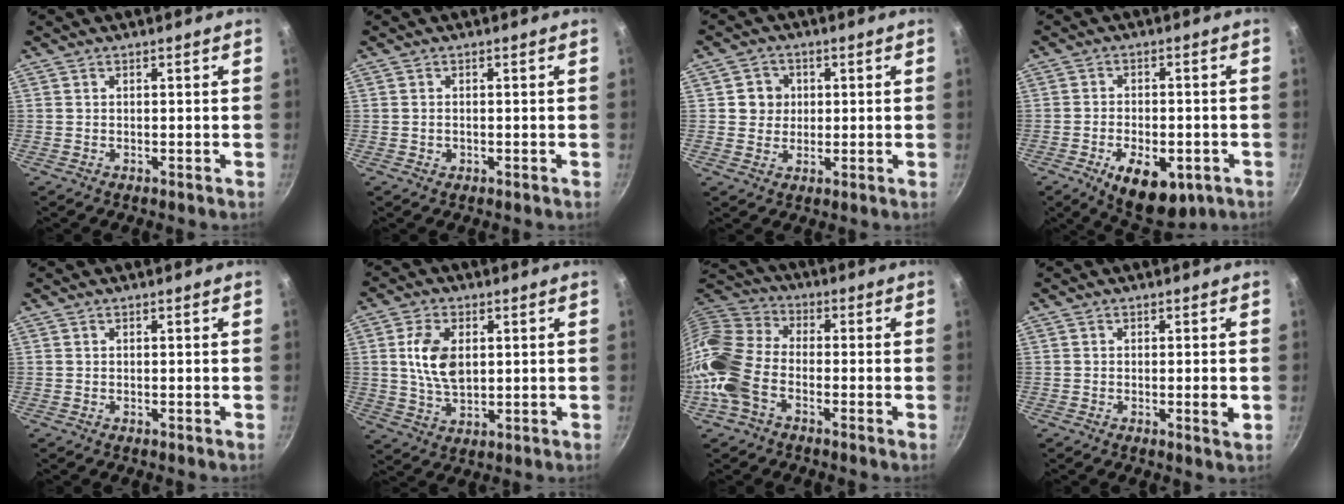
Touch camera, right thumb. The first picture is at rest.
{"total": 0.8, "force": [-0.1, 0.6, 0.5], "torque": [-0.008, 0.002, -0.003]}
{"total": 4.7, "force": [0.8, 4.5, 1.2], "torque": [0.015, 0.004, 0.009]}
{"total": 12.3, "force": [-5.1, 6.7, 9.0], "torque": [-0.112, 0.012, -0.063]}
{"total": 0.0}
{"total": 9.2, "force": [1.7, 5.6, 7.1], "torque": [-0.124, -0.007, 0.032]}
{"total": 12.8, "force": [-5.0, 8.0, 8.7], "torque": [-0.166, 0.044, -0.125]}
{"total": 2.4, "force": [-0.3, 0.4, 2.3], "torque": [-0.037, -0.003, -0.006]}